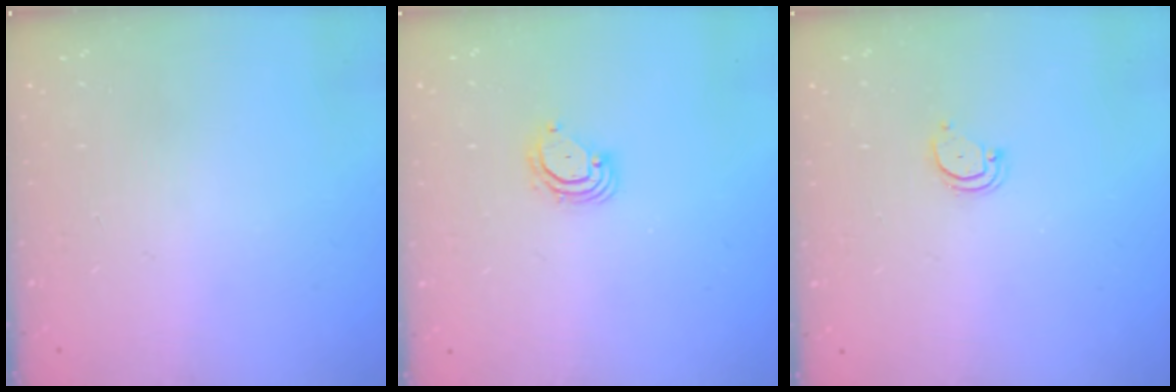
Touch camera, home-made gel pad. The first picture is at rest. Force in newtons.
{"total": 4.3, "press": 4.3, "slide": 0.4}
{"total": 3.0, "press": 3.0, "slide": 0.3}